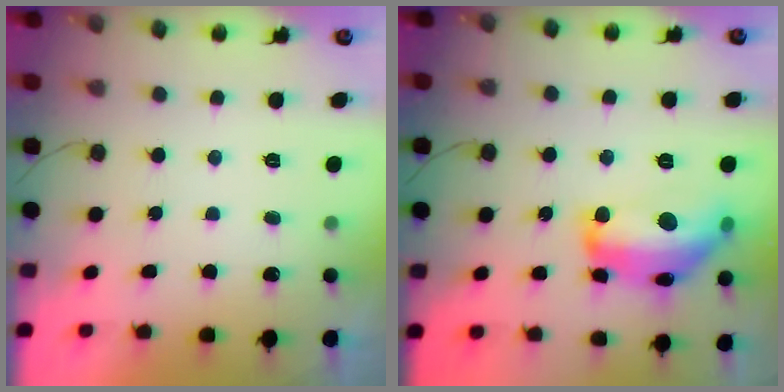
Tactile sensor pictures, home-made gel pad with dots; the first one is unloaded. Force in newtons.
{"total": 17.3, "press": 17.3, "slide": 0.9}